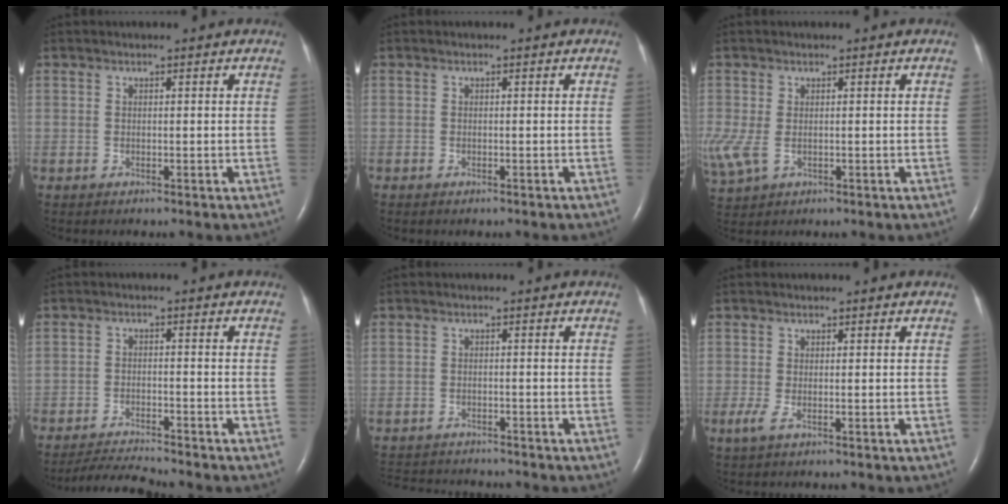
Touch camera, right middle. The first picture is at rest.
{"total": 0.9, "force": [-0.7, 0.3, 0.5], "torque": [-0.010, -0.003, -0.004]}
{"total": 0.0}
{"total": 5.4, "force": [-5.3, -0.8, 0.8], "torque": [-0.015, -0.019, -0.094]}
{"total": 8.5, "force": [-8.1, 1.6, 2.2], "torque": [-0.039, -0.002, -0.113]}
{"total": 1.4, "force": [-0.6, 0.1, 1.3], "torque": [-0.035, -0.006, -0.012]}